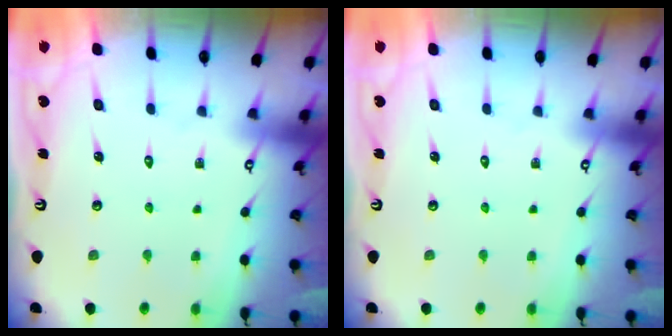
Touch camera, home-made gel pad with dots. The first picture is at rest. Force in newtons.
{"total": 0.0}